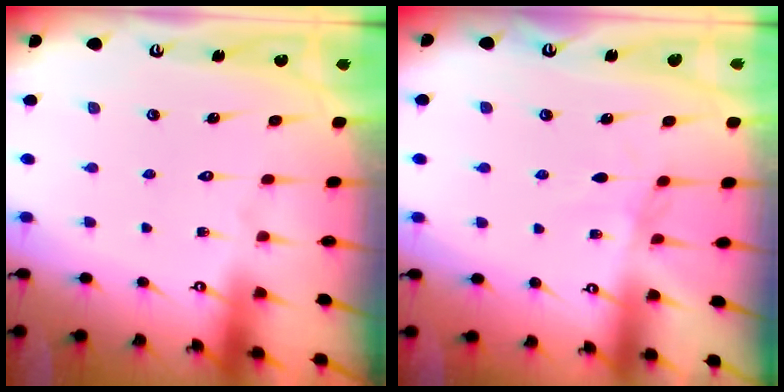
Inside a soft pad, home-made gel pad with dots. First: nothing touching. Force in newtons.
{"total": 0.6, "press": 0.6, "slide": 0.3}